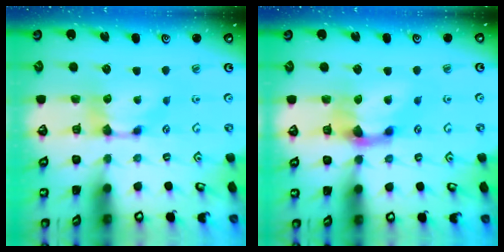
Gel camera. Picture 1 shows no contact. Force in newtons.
{"total": 3.0, "press": 2.4, "slide": 1.8}